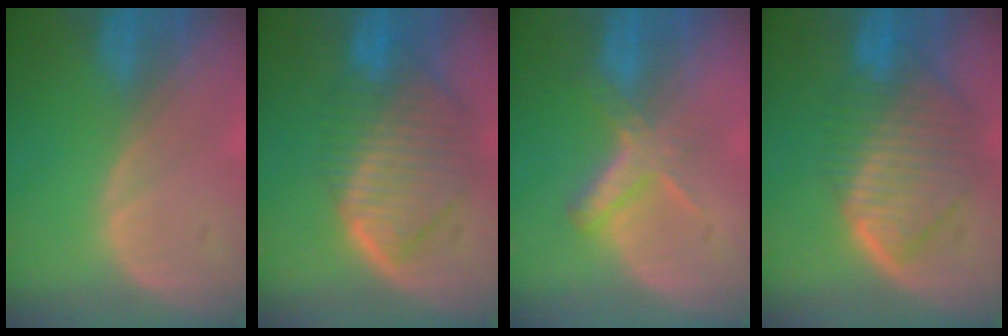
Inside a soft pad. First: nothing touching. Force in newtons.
{"total": 10.1, "press": 8.8, "slide": 5.1}
{"total": 5.4, "press": 4.9, "slide": 2.2}
{"total": 10.1, "press": 8.8, "slide": 5.1}